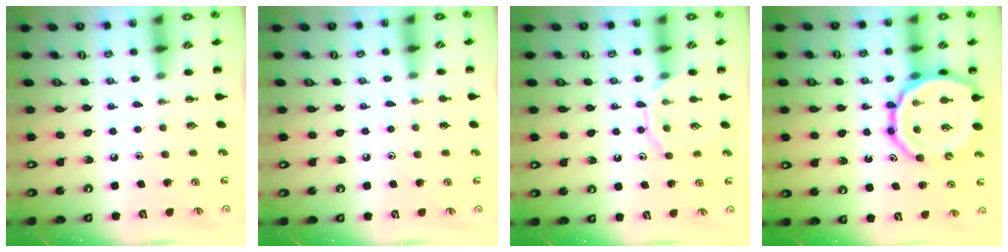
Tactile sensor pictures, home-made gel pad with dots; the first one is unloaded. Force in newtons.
{"total": 4.9, "press": 4.6, "slide": 1.6}
{"total": 10.0, "press": 10.0, "slide": 0.6}
{"total": 19.8, "press": 19.4, "slide": 3.9}